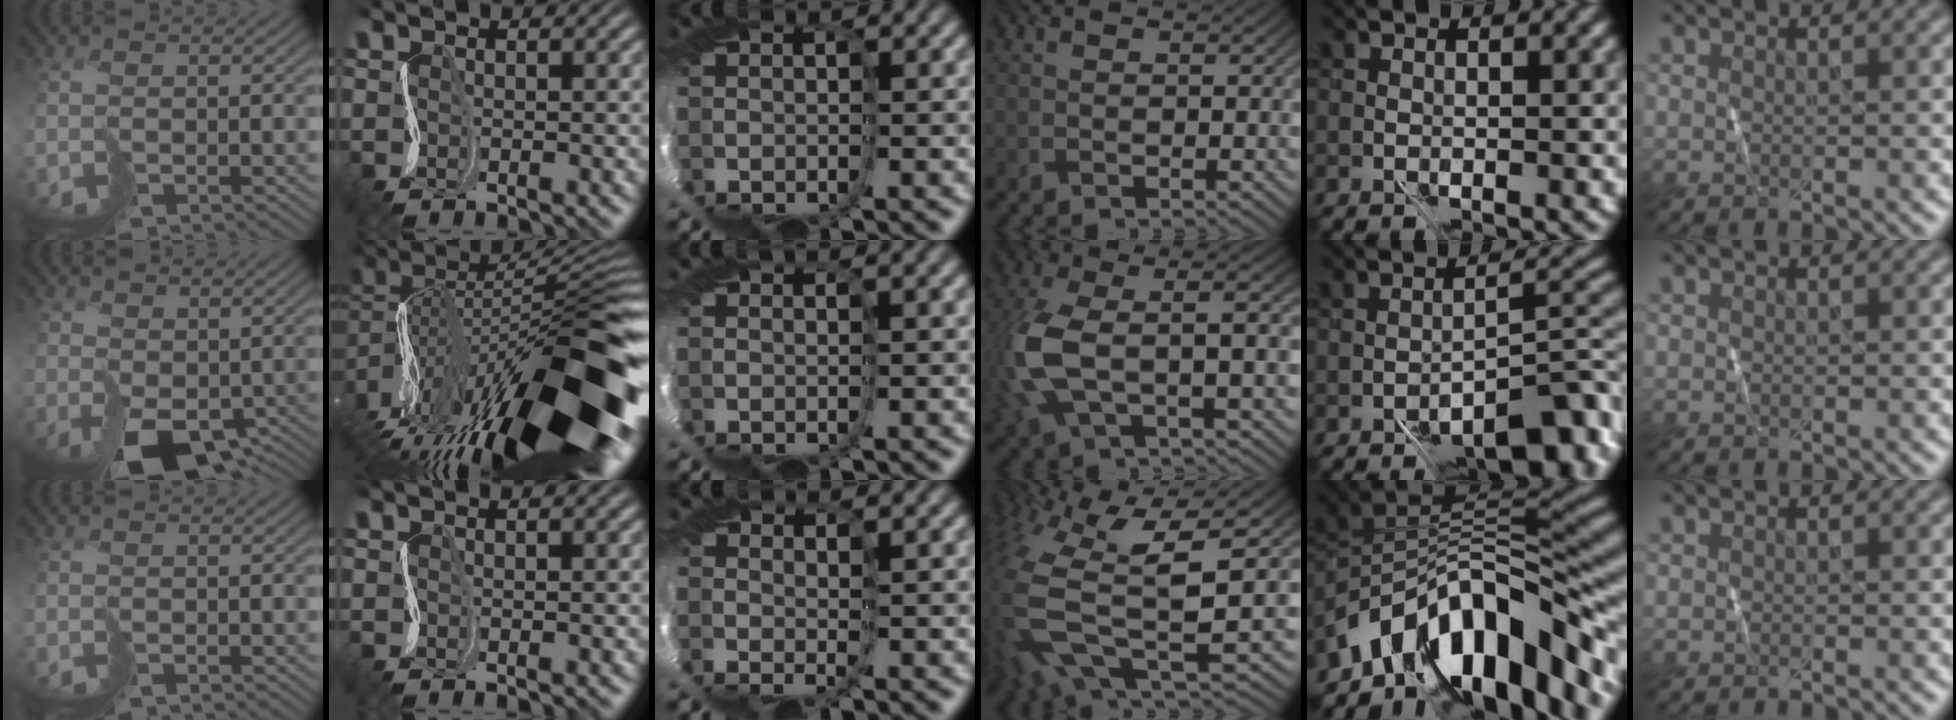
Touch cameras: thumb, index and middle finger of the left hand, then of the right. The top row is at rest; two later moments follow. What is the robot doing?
{"motion": "cut", "object": "paper bag"}